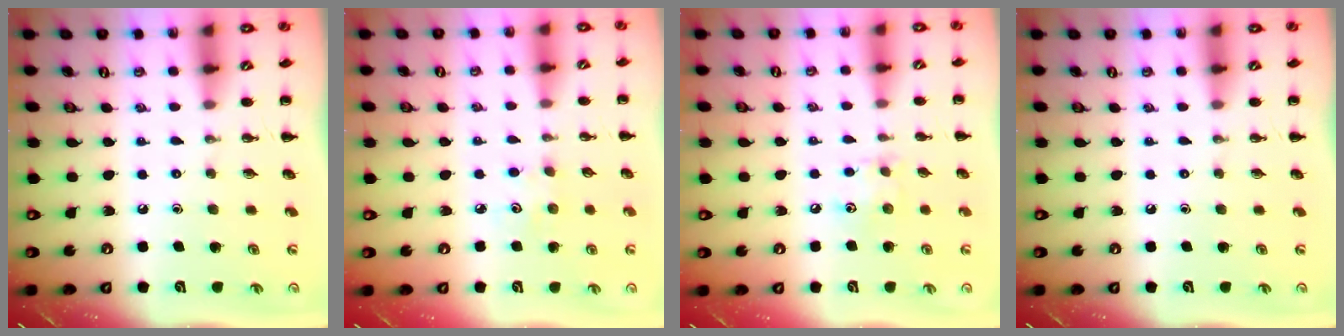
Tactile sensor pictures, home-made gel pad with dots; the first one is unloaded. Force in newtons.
{"total": 3.4, "press": 3.2, "slide": 0.9}
{"total": 6.5, "press": 6.4, "slide": 1.0}
{"total": 0.0}